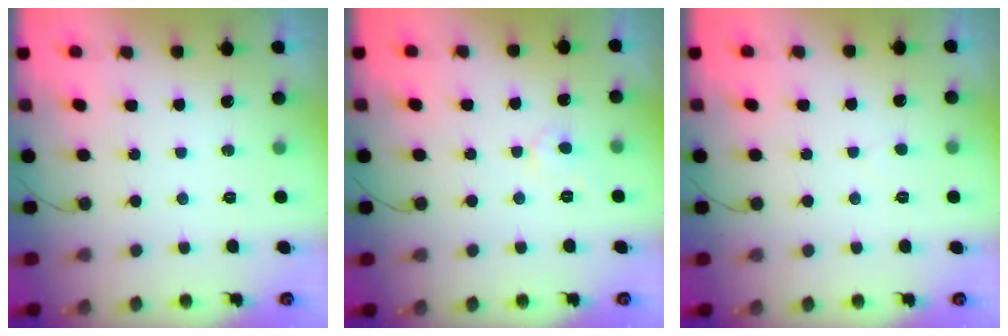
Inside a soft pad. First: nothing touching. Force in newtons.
{"total": 3.8, "press": 3.8, "slide": 0.3}
{"total": 2.1, "press": 2.1, "slide": 0.1}